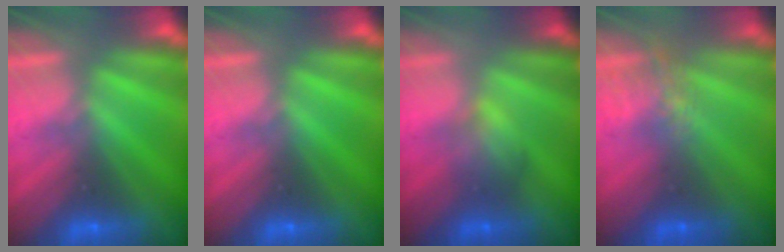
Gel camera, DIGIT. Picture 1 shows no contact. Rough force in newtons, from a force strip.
{"total": 0.0}
{"total": 2.0}
{"total": 4.1}